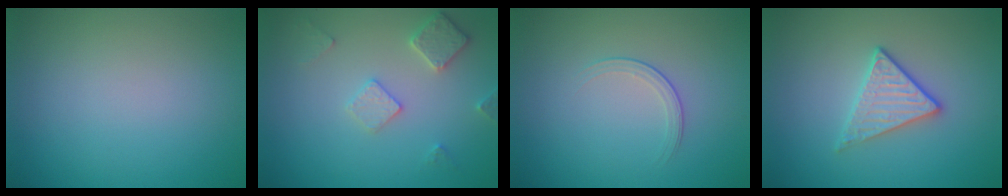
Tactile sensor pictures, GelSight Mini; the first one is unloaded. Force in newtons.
{"total": 2.9, "press": 2.9, "slide": 0.4}
{"total": 1.5, "press": 0.7, "slide": 1.4}
{"total": 3.0, "press": 2.7, "slide": 1.2}